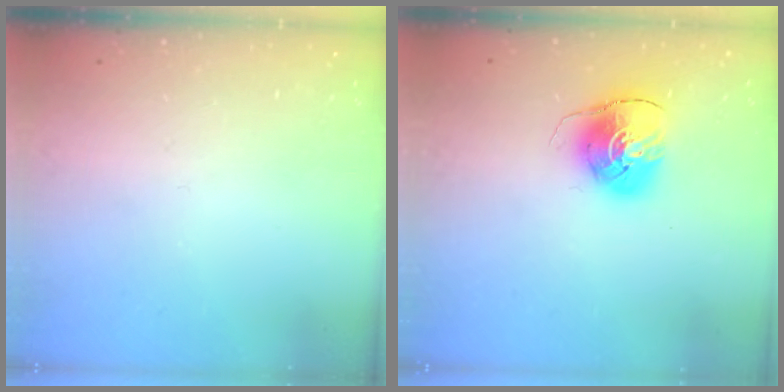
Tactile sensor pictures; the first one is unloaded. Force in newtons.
{"total": 7.9, "press": 7.9, "slide": 0.7}